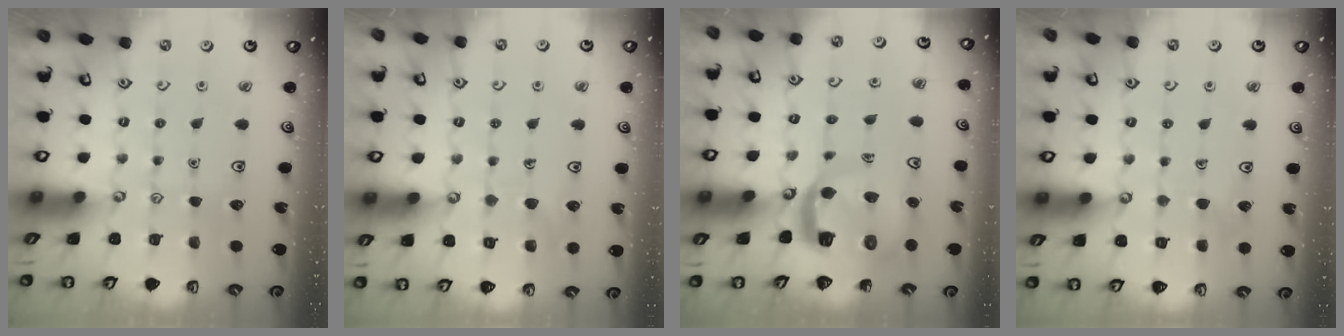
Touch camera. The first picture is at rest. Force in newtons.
{"total": 6.3, "press": 6.3, "slide": 0.4}
{"total": 9.0, "press": 8.9, "slide": 1.2}
{"total": 3.8, "press": 3.8, "slide": 0.3}